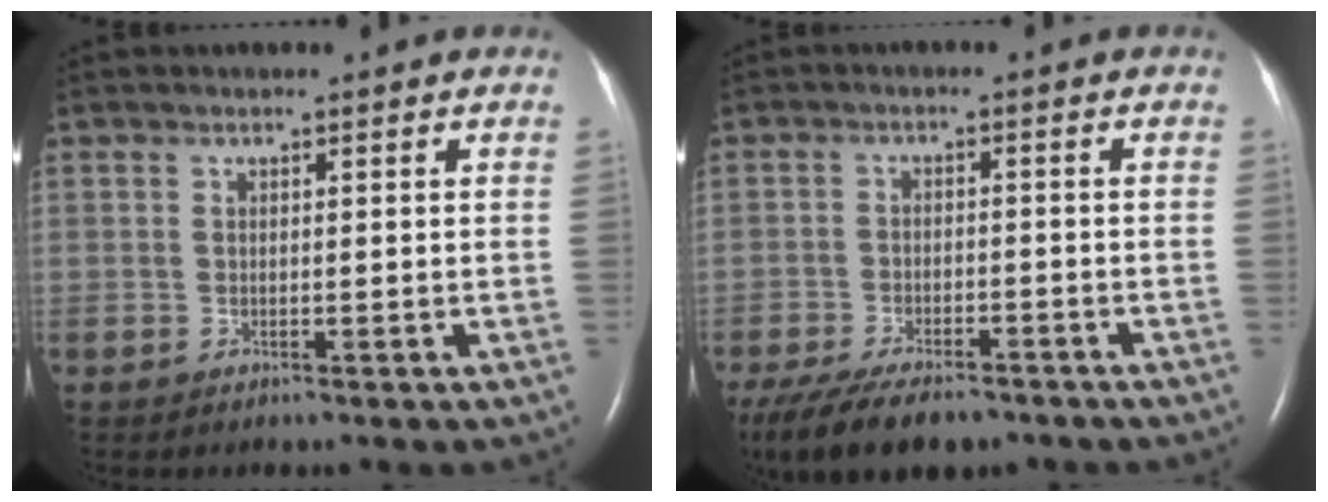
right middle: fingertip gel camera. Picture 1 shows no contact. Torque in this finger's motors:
{"motor_torque": [0.38, -0.36, 0.17, 0.05]}